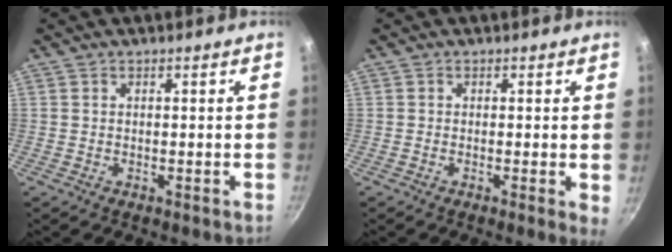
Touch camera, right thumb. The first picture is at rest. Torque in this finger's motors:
{"motor_torque": [-0.19, 0.57, -0.06, -0.23, 0.01]}